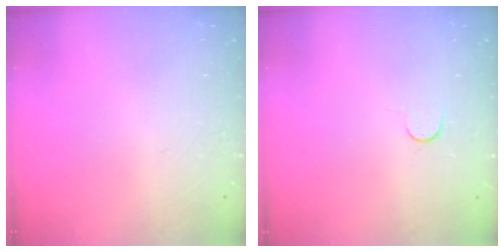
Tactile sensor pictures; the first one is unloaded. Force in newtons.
{"total": 2.8, "press": 2.8, "slide": 0.4}